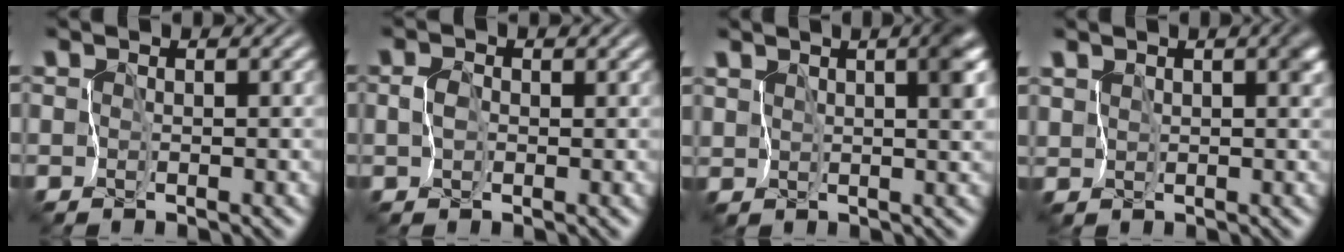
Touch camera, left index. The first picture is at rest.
{"total": 1.4, "force": [0.0, 1.1, 0.9], "torque": [-0.016, 0.003, -0.003]}
{"total": 4.8, "force": [1.7, 2.0, 4.0], "torque": [-0.058, 0.006, 0.028]}
{"total": 2.1, "force": [0.9, 1.0, 1.5], "torque": [-0.031, 0.000, 0.015]}